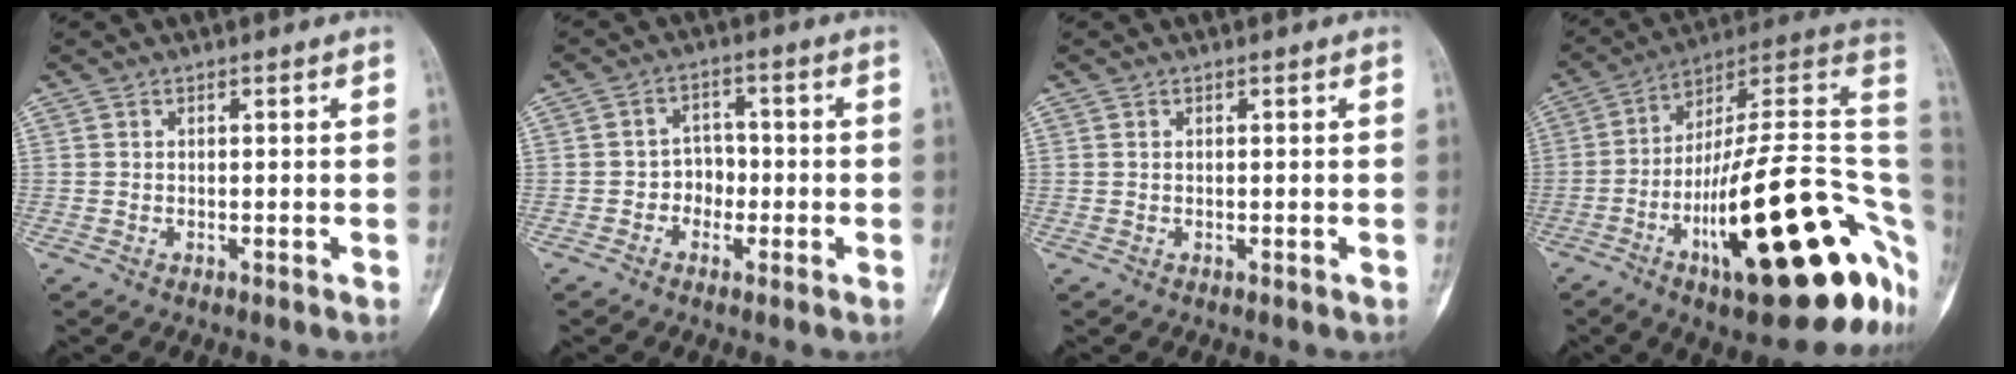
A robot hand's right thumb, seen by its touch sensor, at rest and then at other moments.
{"total": 4.1, "force": [-1.3, 3.5, 1.7], "torque": [0.002, 0.016, -0.032]}
{"total": 0.0}
{"total": 33.5, "force": [-8.6, 9.6, 31.0], "torque": [-0.365, 0.053, -0.128]}